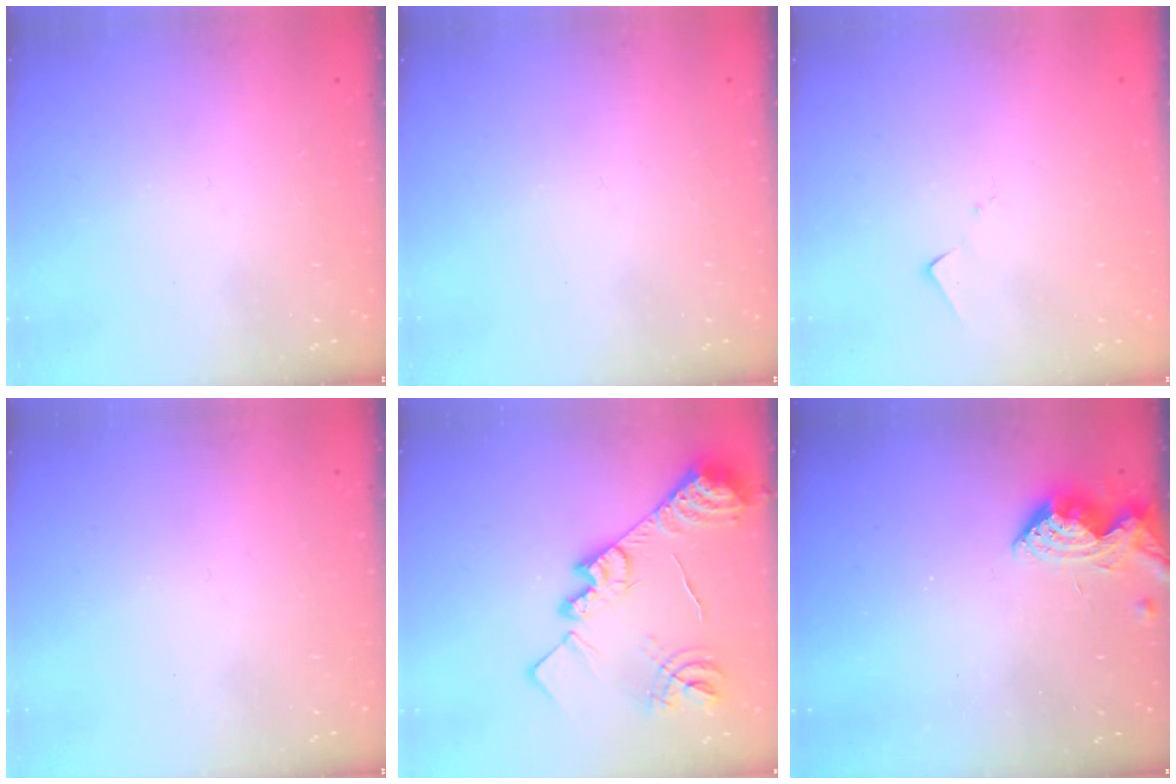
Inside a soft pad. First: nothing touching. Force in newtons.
{"total": 0.0}
{"total": 7.3, "press": 7.3, "slide": 0.2}
{"total": 0.0}
{"total": 20.4, "press": 20.4, "slide": 1.3}
{"total": 7.6, "press": 7.6, "slide": 0.5}